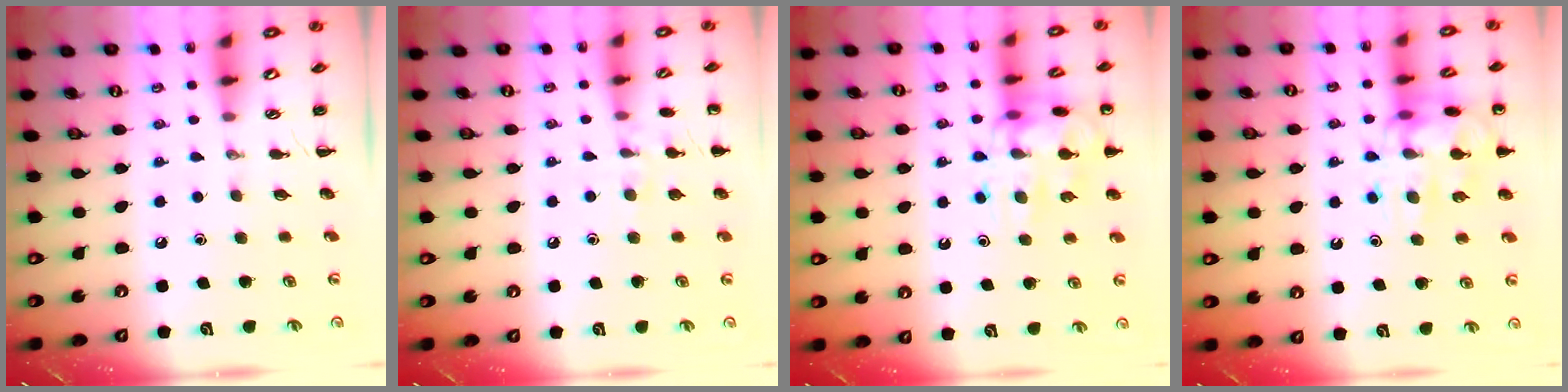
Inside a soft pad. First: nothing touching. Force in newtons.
{"total": 6.8, "press": 6.5, "slide": 2.1}
{"total": 15.5, "press": 15.4, "slide": 1.7}
{"total": 15.5, "press": 15.4, "slide": 1.7}